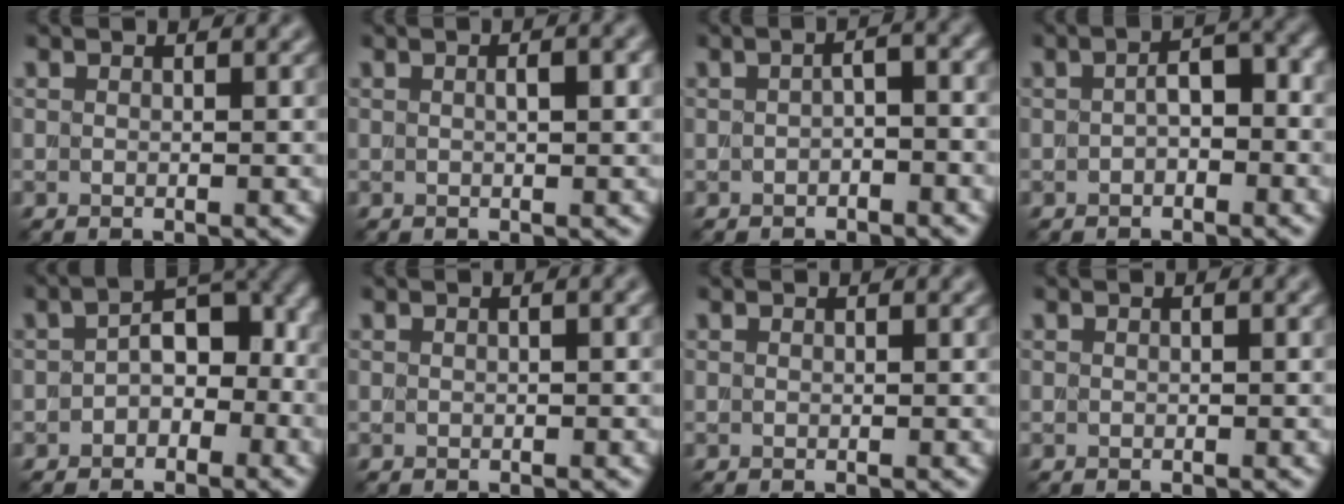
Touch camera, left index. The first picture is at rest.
{"total": 2.6, "force": [0.7, 0.9, 2.3], "torque": [-0.018, 0.004, 0.002]}
{"total": 1.9, "force": [-0.5, 0.6, 1.7], "torque": [-0.025, 0.008, -0.010]}
{"total": 2.9, "force": [-0.3, 1.3, 2.5], "torque": [-0.044, 0.010, -0.008]}
{"total": 4.1, "force": [-0.8, 2.6, 3.0], "torque": [-0.032, 0.016, -0.022]}
{"total": 1.3, "force": [0.2, 0.5, 1.2], "torque": [-0.011, 0.001, 0.000]}
{"total": 0.0}
{"total": 0.6, "force": [0.0, 0.2, 0.6], "torque": [-0.008, 0.000, -0.001]}